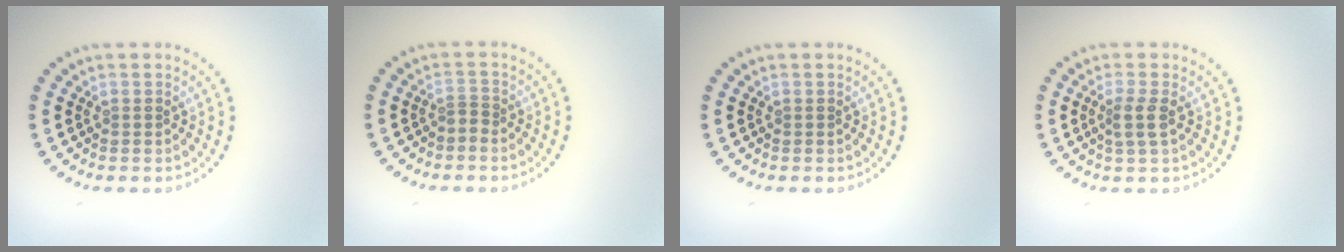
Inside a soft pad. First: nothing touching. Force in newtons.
{"total": 0.8, "press": 0.5, "slide": 0.7}
{"total": 0.0}
{"total": 1.8, "press": 1.5, "slide": 0.9}